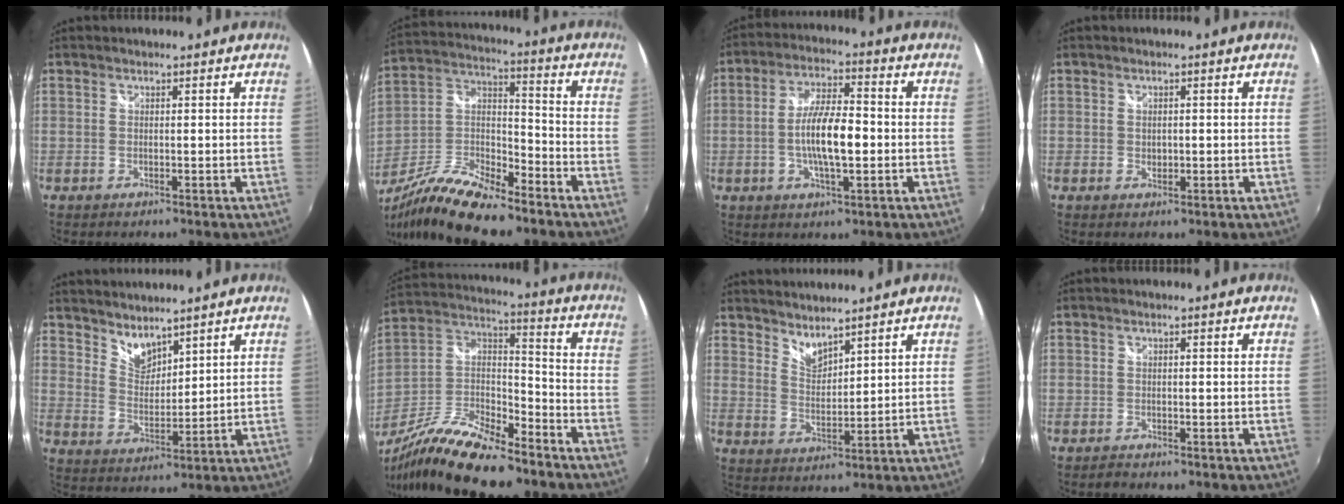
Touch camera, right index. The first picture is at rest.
{"total": 16.5, "force": [-11.6, 4.4, 10.8], "torque": [-0.231, -0.011, -0.221]}
{"total": 10.2, "force": [-1.6, 3.0, 9.6], "torque": [-0.183, 0.003, -0.028]}
{"total": 1.4, "force": [0.1, 1.1, 0.9], "torque": [-0.013, 0.000, 0.001]}
{"total": 6.1, "force": [5.4, 2.2, 2.0], "torque": [-0.023, -0.002, 0.101]}
{"total": 20.7, "force": [-15.2, 5.5, 12.9], "torque": [-0.264, -0.015, -0.276]}
{"total": 4.9, "force": [4.5, 1.1, 1.6], "torque": [-0.021, -0.005, 0.083]}
{"total": 1.1, "force": [-0.9, 0.6, 0.1], "torque": [-0.003, 0.000, -0.016]}